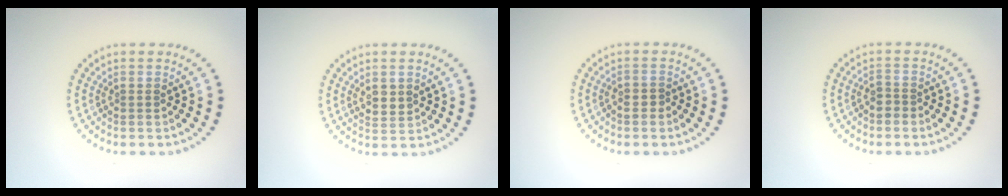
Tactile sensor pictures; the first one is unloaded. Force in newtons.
{"total": 1.7, "press": 1.5, "slide": 0.8}
{"total": 0.6, "press": 0.5, "slide": 0.3}
{"total": 1.1, "press": 0.9, "slide": 0.6}